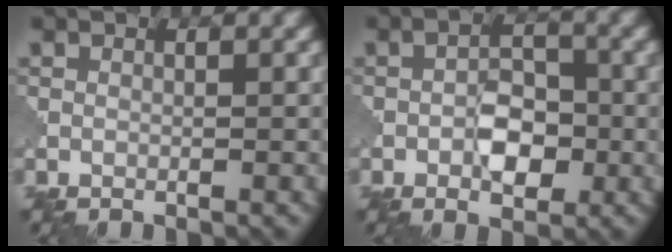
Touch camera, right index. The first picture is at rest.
{"total": 3.2, "force": [-0.7, 1.9, 2.5], "torque": [-0.039, 0.007, -0.006]}